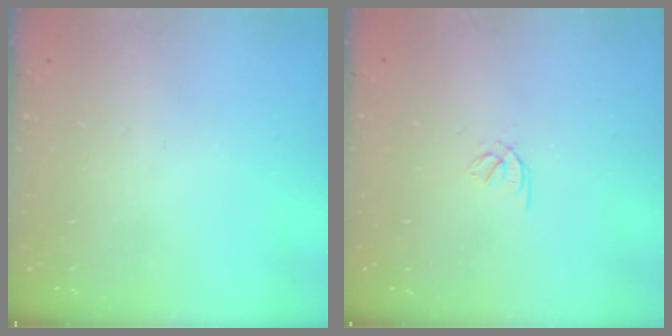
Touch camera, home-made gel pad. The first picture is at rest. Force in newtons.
{"total": 1.7, "press": 1.6, "slide": 0.6}